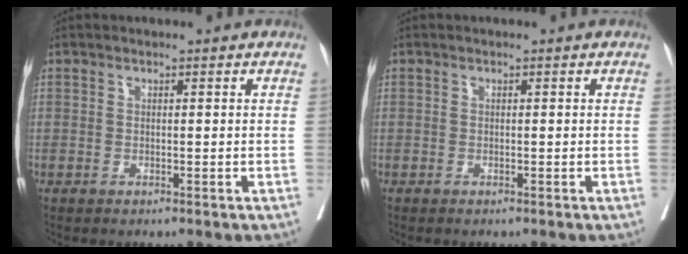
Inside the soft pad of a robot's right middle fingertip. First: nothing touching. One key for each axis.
{"total": 0.6, "fx": -0.5, "fy": 0.0, "fz": 0.3, "tx": -0.001, "ty": 0.000, "tz": -0.008}